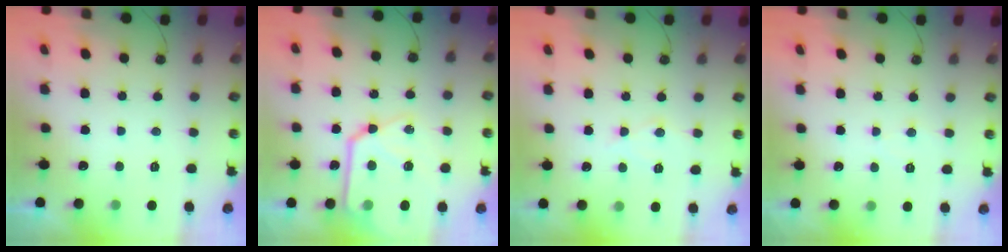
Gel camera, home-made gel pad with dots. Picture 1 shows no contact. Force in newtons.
{"total": 18.1, "press": 18.0, "slide": 1.7}
{"total": 6.1, "press": 6.1, "slide": 0.5}
{"total": 5.3, "press": 5.2, "slide": 0.8}